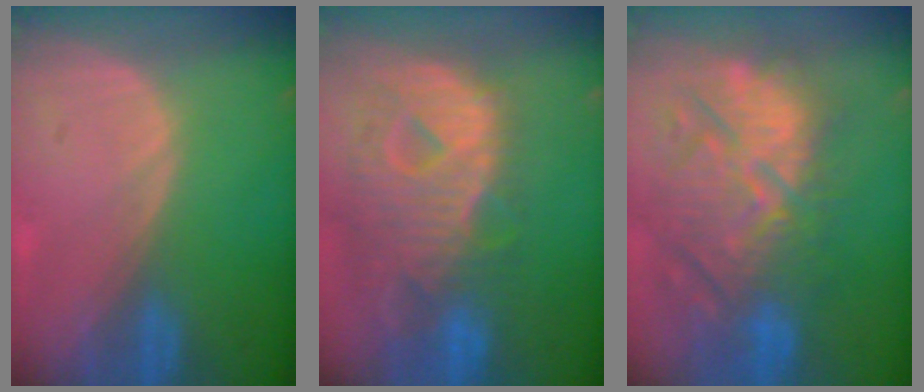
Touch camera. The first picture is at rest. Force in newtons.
{"total": 12.8, "press": 10.9, "slide": 6.7}
{"total": 12.8, "press": 12.2, "slide": 4.0}